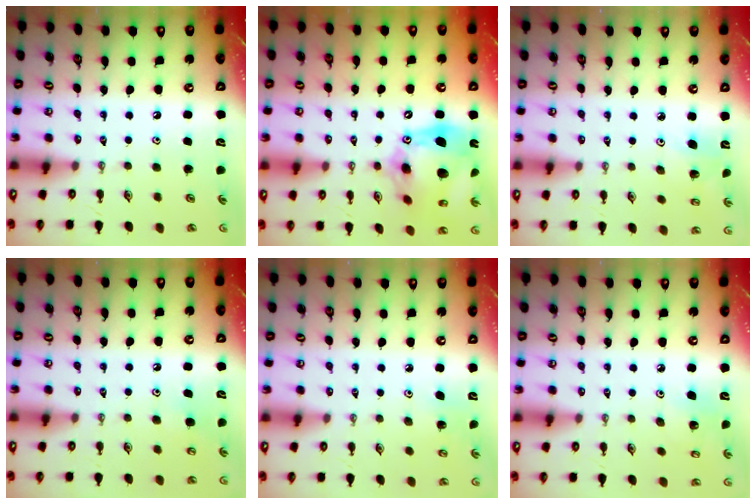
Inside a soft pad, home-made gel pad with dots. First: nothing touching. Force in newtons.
{"total": 19.4, "press": 19.3, "slide": 2.1}
{"total": 3.5, "press": 3.2, "slide": 1.4}
{"total": 5.5, "press": 5.5, "slide": 0.8}
{"total": 3.7, "press": 3.7, "slide": 0.4}
{"total": 4.8, "press": 4.6, "slide": 1.4}